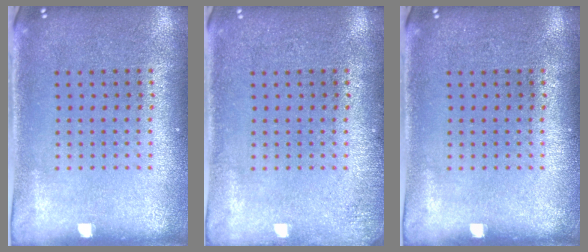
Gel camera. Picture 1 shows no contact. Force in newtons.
{"total": 1.2, "press": 1.1, "slide": 0.2}
{"total": 0.0}